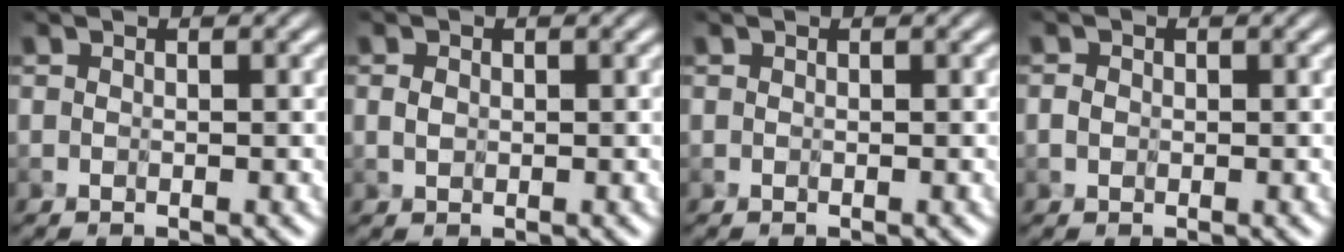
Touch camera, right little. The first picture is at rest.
{"total": 1.1, "force": [0.0, 0.9, 0.7], "torque": [-0.016, 0.002, 0.002]}
{"total": 0.0}
{"total": 1.1, "force": [-0.2, 0.9, 0.6], "torque": [-0.013, 0.001, -0.004]}